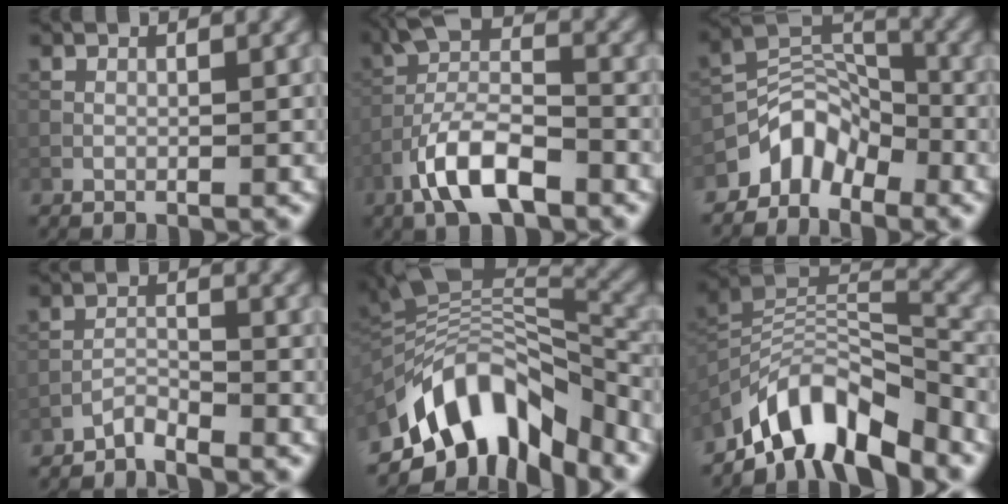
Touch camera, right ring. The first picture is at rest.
{"total": 8.1, "force": [-4.3, 3.2, 6.1], "torque": [-0.116, 0.011, -0.089]}
{"total": 4.6, "force": [-3.5, 2.6, 1.5], "torque": [-0.013, 0.010, -0.073]}
{"total": 1.7, "force": [-1.7, 0.1, 0.2], "torque": [-0.003, 0.008, -0.036]}
{"total": 11.3, "force": [-7.2, 5.1, 7.1], "torque": [-0.120, 0.015, -0.134]}
{"total": 9.1, "force": [-7.0, 3.1, 4.9], "torque": [-0.072, 0.001, -0.136]}